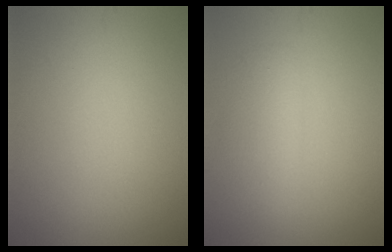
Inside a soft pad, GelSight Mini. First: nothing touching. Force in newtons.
{"total": 2.2, "press": 2.2, "slide": 0.1}